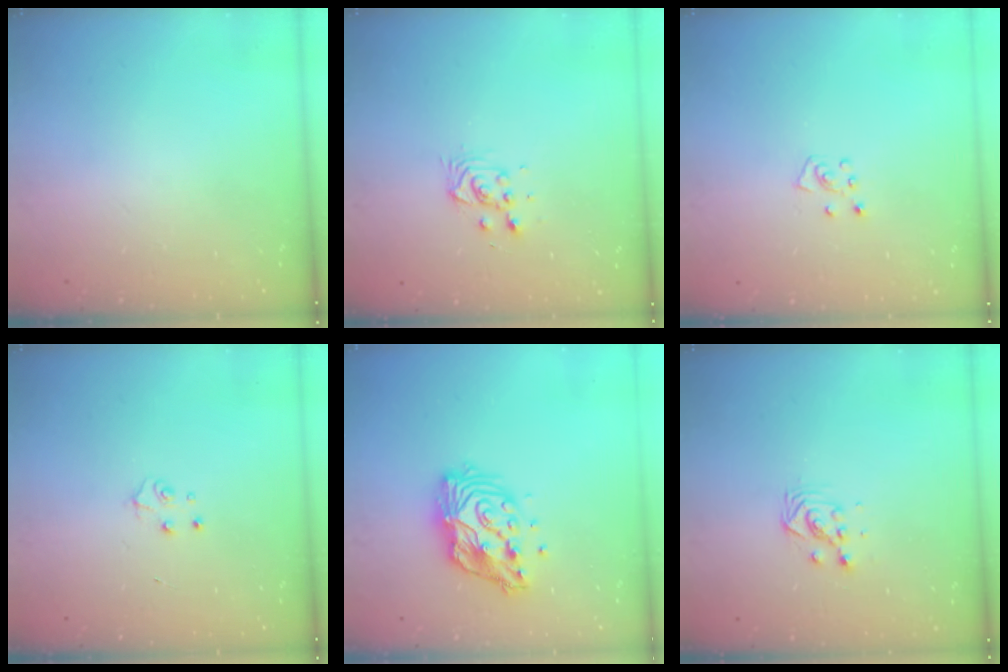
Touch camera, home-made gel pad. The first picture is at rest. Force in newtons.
{"total": 3.9, "press": 3.8, "slide": 0.6}
{"total": 5.4, "press": 5.4, "slide": 0.6}
{"total": 4.0, "press": 4.0, "slide": 0.5}
{"total": 13.0, "press": 13.0, "slide": 1.1}
{"total": 3.3, "press": 3.3, "slide": 0.2}